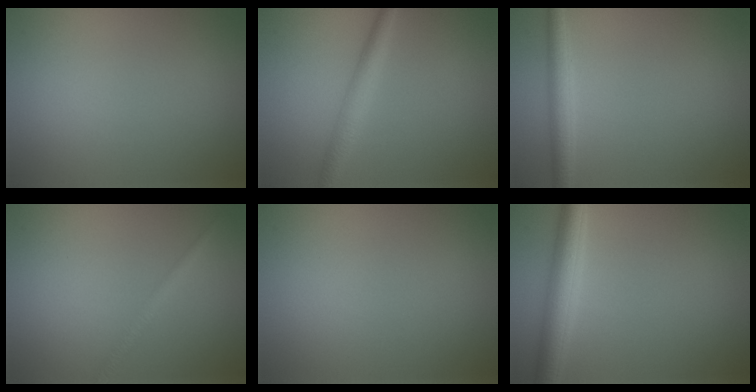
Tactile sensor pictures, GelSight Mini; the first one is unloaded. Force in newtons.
{"total": 2.5, "press": 2.5, "slide": 0.1}
{"total": 2.4, "press": 2.4, "slide": 0.1}
{"total": 1.4, "press": 1.4, "slide": 0.0}
{"total": 0.0}
{"total": 3.9, "press": 3.9, "slide": 0.1}